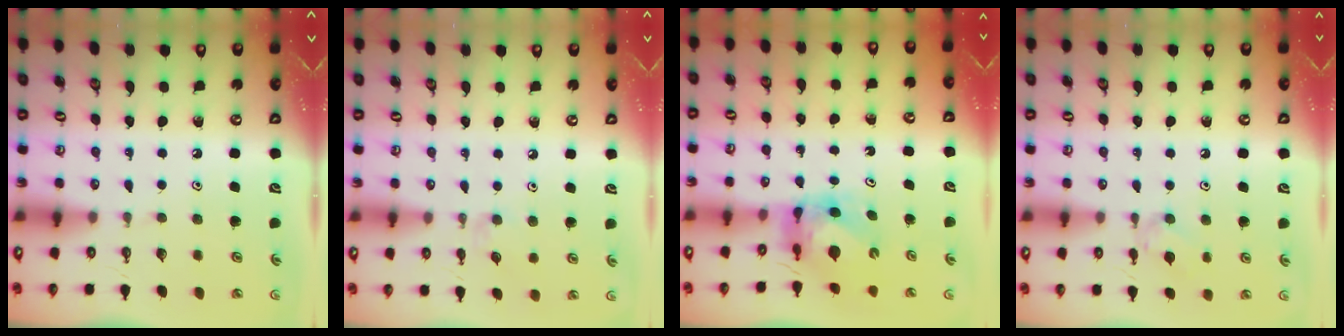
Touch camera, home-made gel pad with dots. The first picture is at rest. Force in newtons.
{"total": 2.6, "press": 2.5, "slide": 0.4}
{"total": 6.6, "press": 6.5, "slide": 0.8}
{"total": 6.2, "press": 6.1, "slide": 0.9}